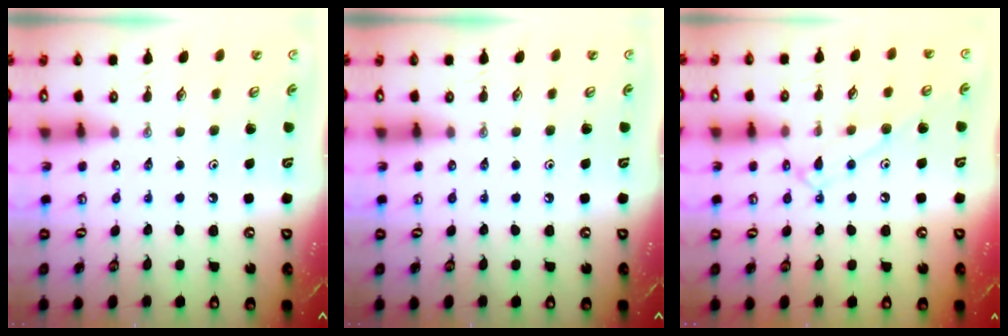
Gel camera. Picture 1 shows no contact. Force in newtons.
{"total": 0.0}
{"total": 10.6, "press": 10.6, "slide": 0.7}